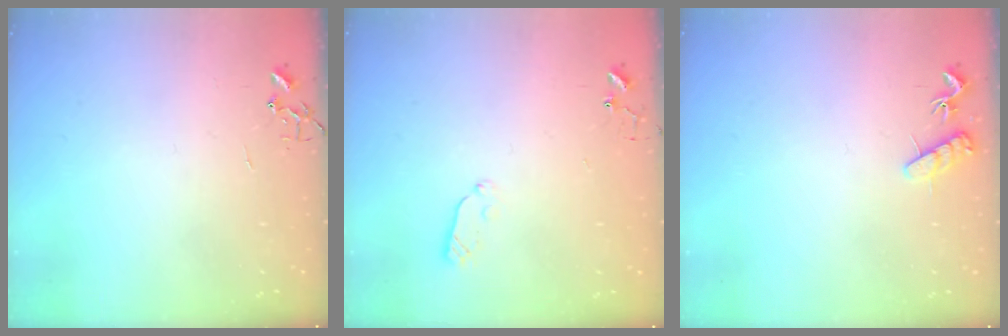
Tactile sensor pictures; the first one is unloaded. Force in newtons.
{"total": 4.5, "press": 4.5, "slide": 0.4}
{"total": 8.1, "press": 8.1, "slide": 0.6}